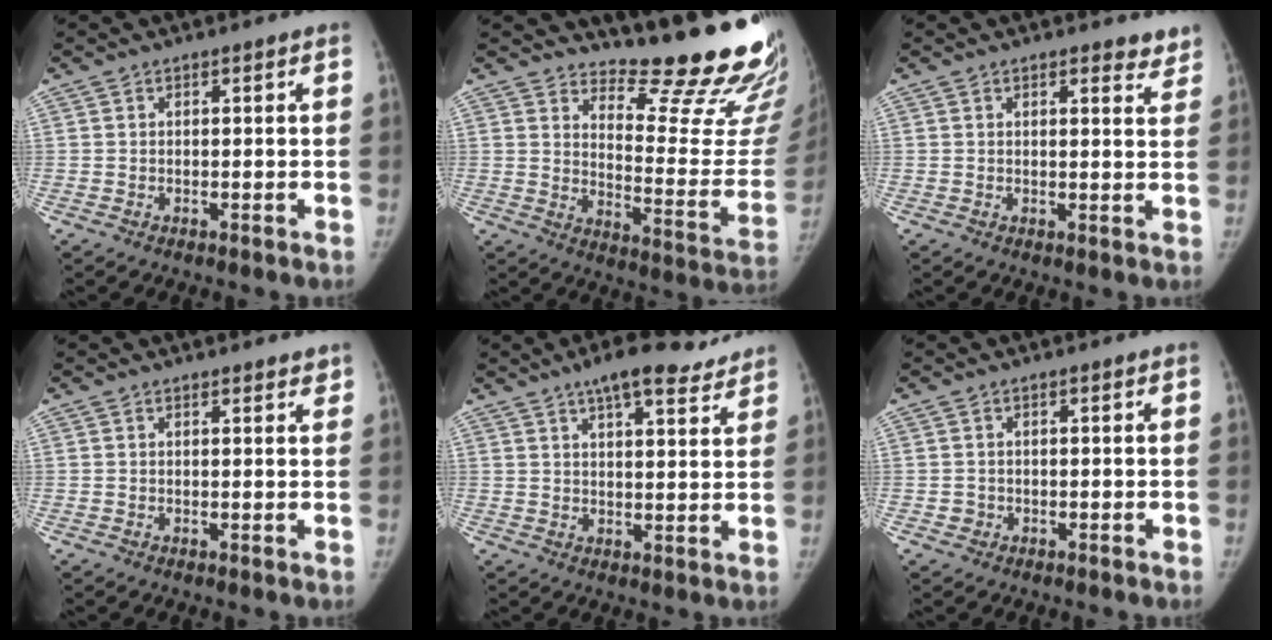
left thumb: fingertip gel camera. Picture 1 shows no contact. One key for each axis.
{"total": 20.6, "fx": 18.5, "fy": 3.6, "fz": 8.4, "tx": -0.071, "ty": -0.202, "tz": 0.238}
{"total": 4.3, "fx": 3.5, "fy": 1.5, "fz": 2.0, "tx": 0.003, "ty": -0.017, "tz": 0.036}
{"total": 2.4, "fx": 2.1, "fy": 0.8, "fz": 0.9, "tx": 0.006, "ty": -0.004, "tz": 0.022}
{"total": 12.1, "fx": 9.0, "fy": 3.6, "fz": 7.3, "tx": -0.084, "ty": -0.028, "tz": 0.126}
{"total": 1.2, "fx": -0.5, "fy": 1.1, "fz": -0.1, "tx": 0.010, "ty": 0.005, "tz": -0.006}